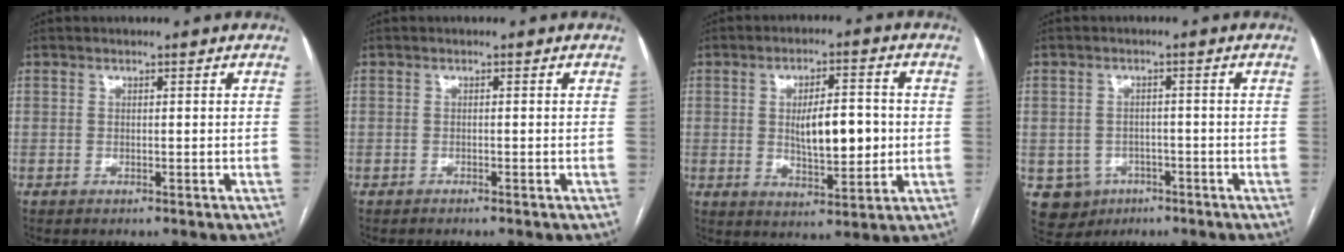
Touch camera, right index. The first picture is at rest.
{"total": 0.7, "force": [-0.6, 0.0, 0.3], "torque": [-0.007, -0.001, -0.010]}
{"total": 9.4, "force": [0.2, 3.2, 8.8], "torque": [-0.145, 0.004, 0.009]}
{"total": 6.2, "force": [-2.5, 5.6, 1.0], "torque": [-0.019, 0.007, -0.027]}